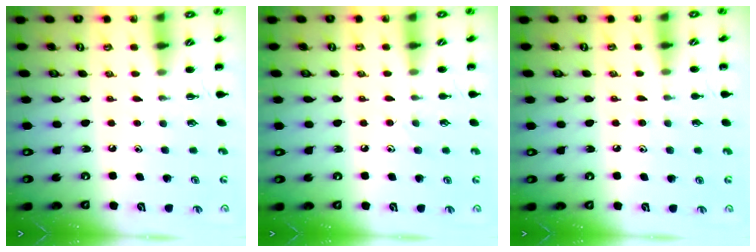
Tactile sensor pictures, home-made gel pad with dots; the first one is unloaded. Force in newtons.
{"total": 4.8, "press": 4.4, "slide": 1.9}
{"total": 6.2, "press": 5.8, "slide": 2.3}